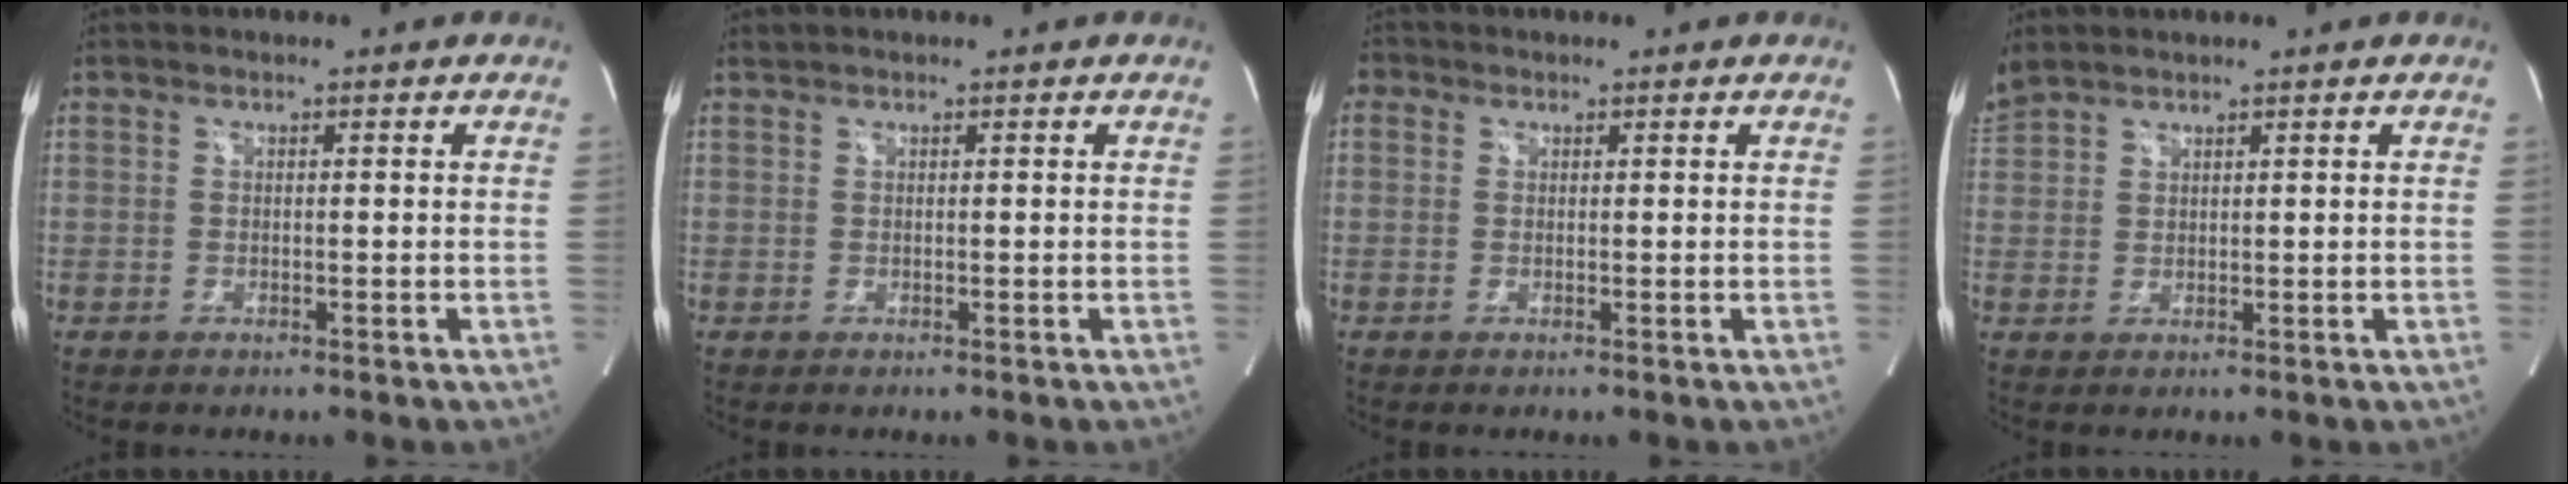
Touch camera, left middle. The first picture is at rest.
{"total": 0.0}
{"total": 1.2, "force": [0.5, 1.1, 0.2], "torque": [0.004, 0.004, 0.005]}
{"total": 3.2, "force": [3.1, 0.6, 0.6], "torque": [-0.029, 0.019, 0.074]}